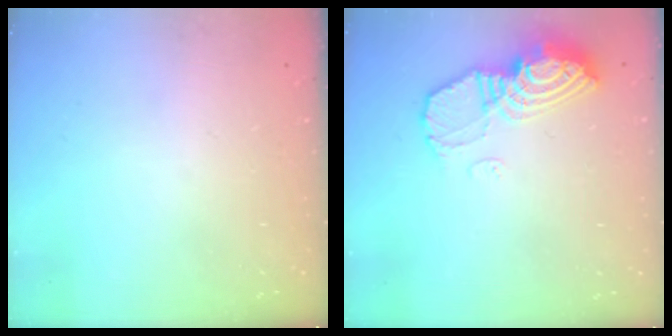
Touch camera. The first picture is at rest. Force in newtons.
{"total": 12.6, "press": 12.6, "slide": 1.2}